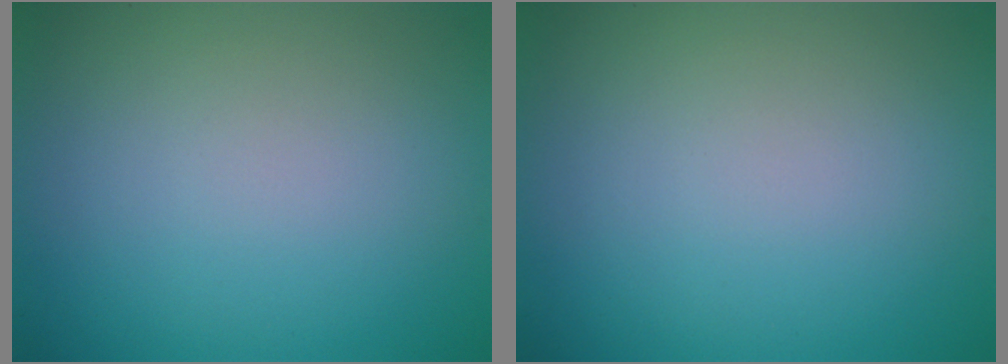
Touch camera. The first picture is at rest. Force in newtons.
{"total": 0.0}